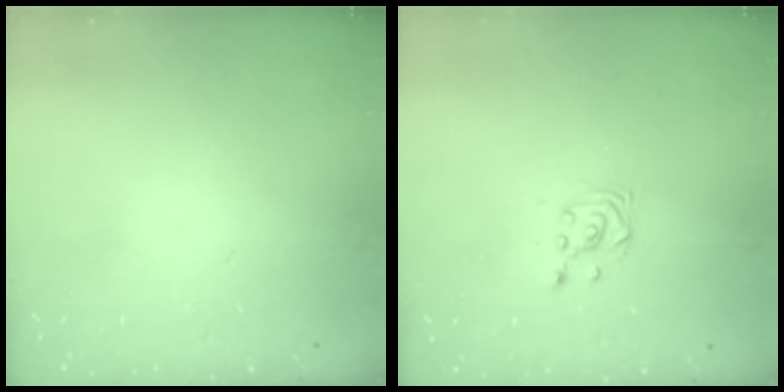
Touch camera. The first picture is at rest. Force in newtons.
{"total": 3.5, "press": 3.4, "slide": 0.8}